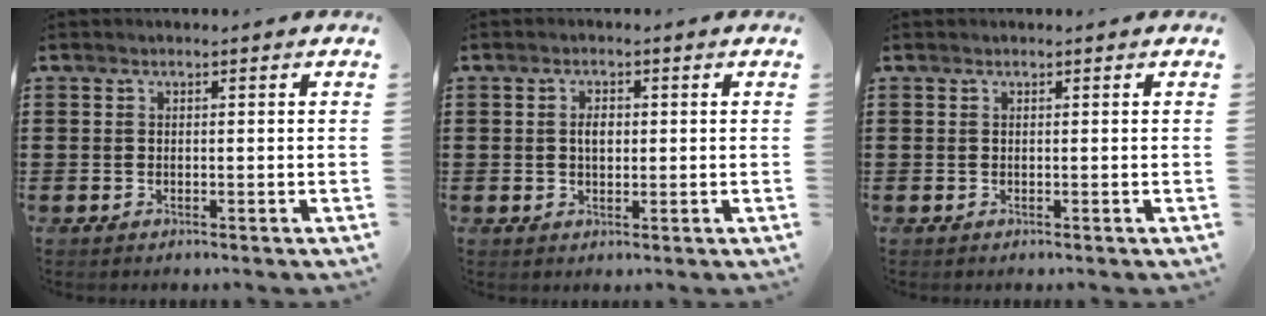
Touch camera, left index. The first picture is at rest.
{"total": 2.2, "force": [0.2, 1.2, 1.8], "torque": [-0.037, 0.006, 0.001]}
{"total": 0.0}